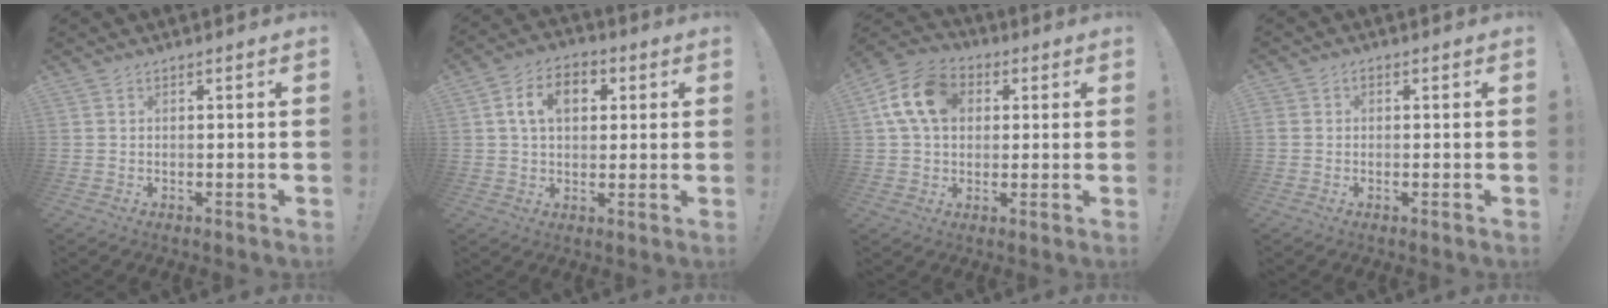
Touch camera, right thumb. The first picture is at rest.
{"total": 10.5, "force": [2.7, 7.2, 7.2], "torque": [-0.109, 0.013, 0.048]}
{"total": 14.5, "force": [4.0, 10.7, 8.9], "torque": [-0.156, 0.006, 0.079]}
{"total": 1.4, "force": [-0.4, 1.3, 0.6], "torque": [-0.015, 0.007, -0.006]}